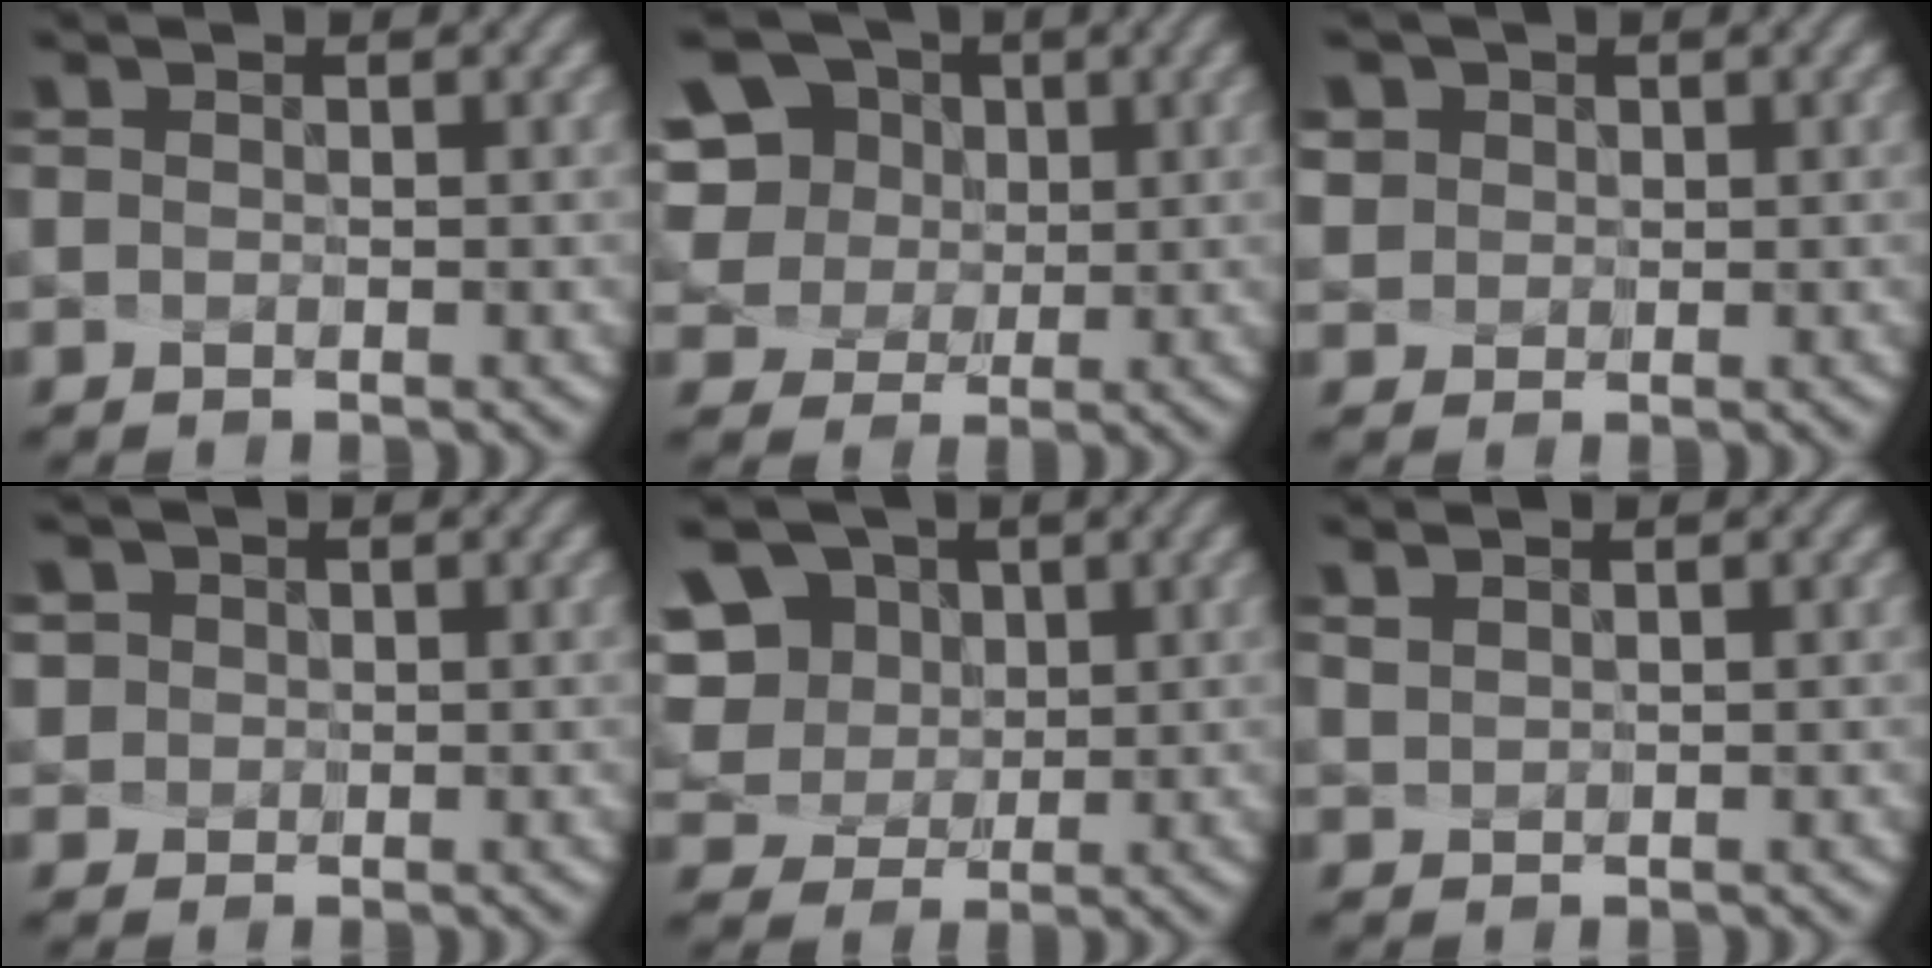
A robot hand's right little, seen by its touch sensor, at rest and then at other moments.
{"total": 6.5, "force": [2.5, 5.0, 3.3], "torque": [-0.086, 0.016, 0.048]}
{"total": 3.7, "force": [1.9, 3.0, 1.0], "torque": [-0.037, 0.004, 0.043]}
{"total": 3.4, "force": [1.7, 2.8, 1.0], "torque": [-0.025, 0.009, 0.028]}
{"total": 8.3, "force": [4.0, 6.1, 4.0], "torque": [-0.094, 0.015, 0.075]}
{"total": 1.4, "force": [1.2, 0.5, 0.5], "torque": [-0.033, 0.008, 0.036]}